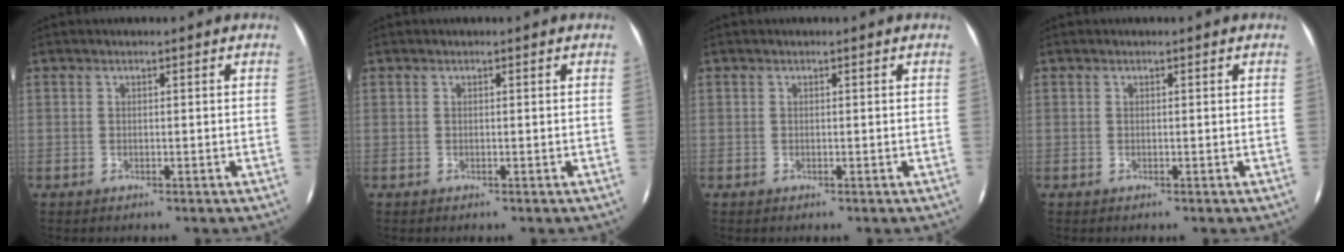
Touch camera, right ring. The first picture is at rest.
{"total": 0.0}
{"total": 0.0}
{"total": 0.0}